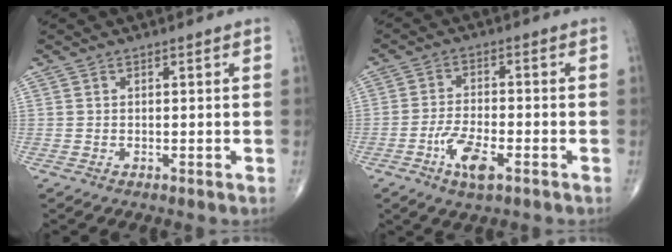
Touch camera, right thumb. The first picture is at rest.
{"total": 7.2, "force": [-3.4, 2.6, 5.8], "torque": [-0.114, 0.011, -0.062]}